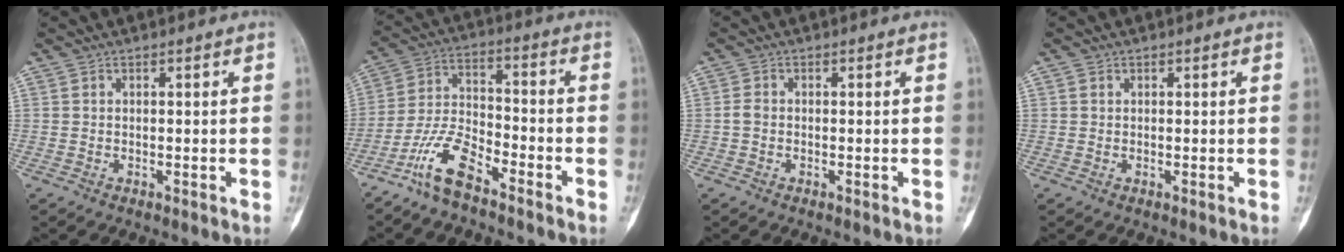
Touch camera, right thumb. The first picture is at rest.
{"total": 9.7, "force": [-6.9, 3.3, 6.0], "torque": [-0.131, 0.050, -0.141]}
{"total": 1.1, "force": [-0.1, 1.0, 0.3], "torque": [-0.003, 0.003, -0.001]}
{"total": 0.5, "force": [0.2, 0.5, 0.1], "torque": [0.001, 0.001, 0.003]}